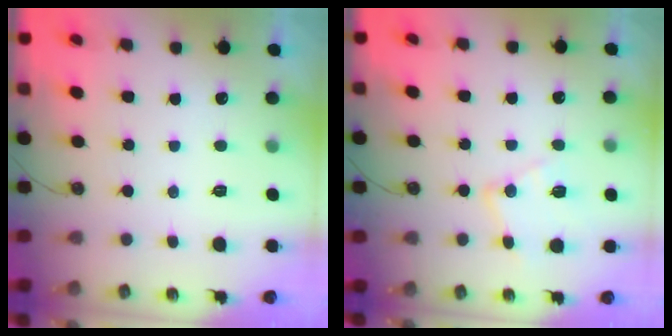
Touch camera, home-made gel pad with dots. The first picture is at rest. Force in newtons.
{"total": 11.5, "press": 11.5, "slide": 0.6}